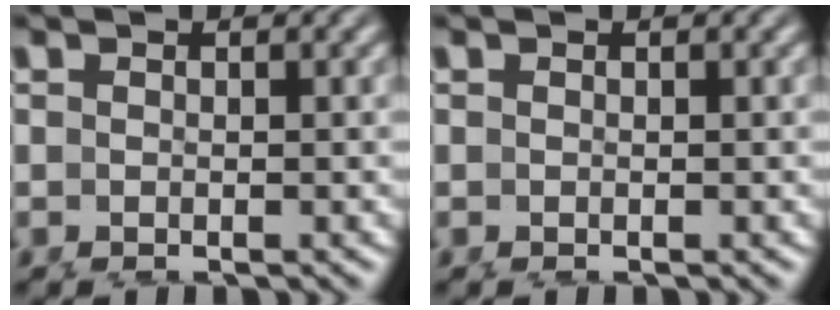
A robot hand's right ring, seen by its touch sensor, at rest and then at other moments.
{"total": 0.0}